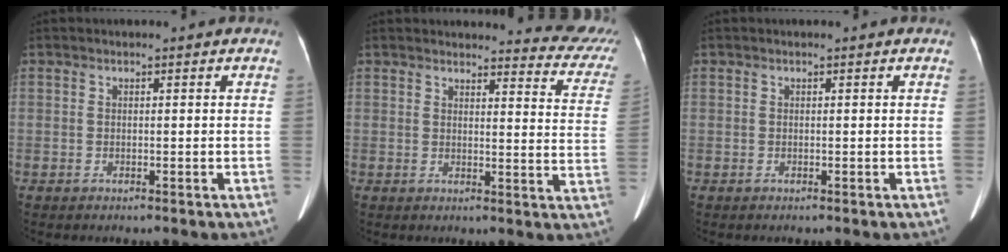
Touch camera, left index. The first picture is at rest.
{"total": 14.1, "force": [13.7, 2.1, 2.7], "torque": [0.009, -0.106, 0.106]}
{"total": 0.0}